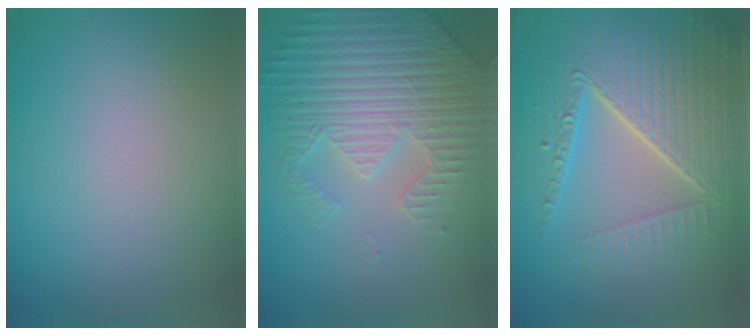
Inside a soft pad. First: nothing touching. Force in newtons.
{"total": 4.7, "press": 4.6, "slide": 1.0}
{"total": 8.8, "press": 6.1, "slide": 6.4}